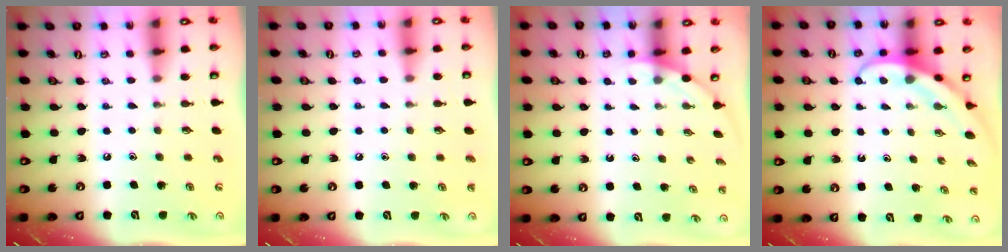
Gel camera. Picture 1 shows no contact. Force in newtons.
{"total": 2.4, "press": 2.4, "slide": 0.2}
{"total": 1.7, "press": 1.7, "slide": 0.0}
{"total": 3.9, "press": 3.9, "slide": 0.3}